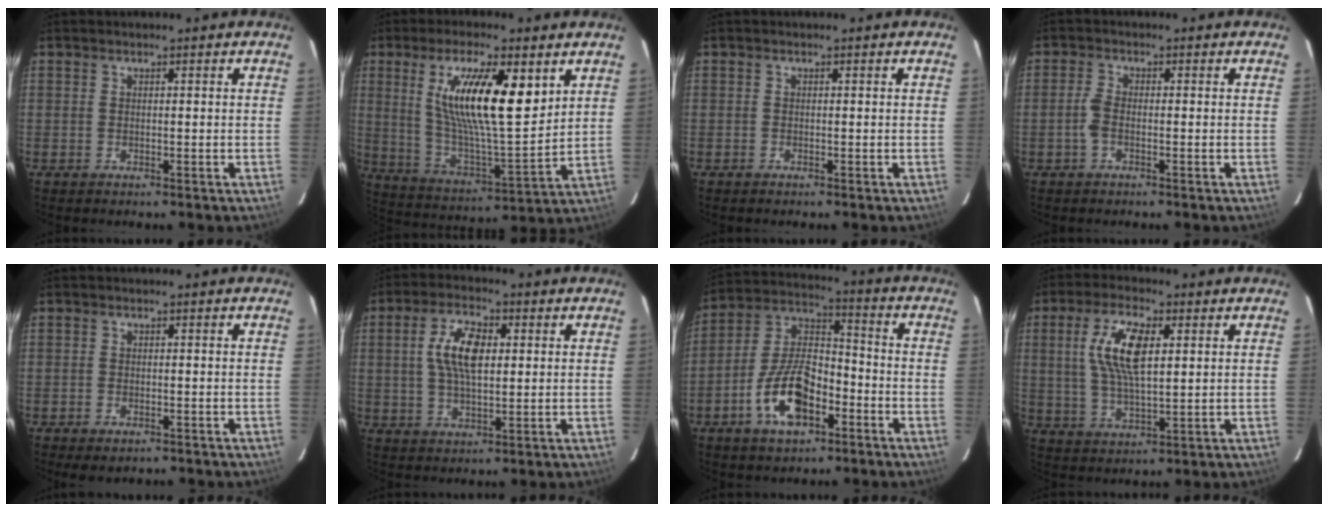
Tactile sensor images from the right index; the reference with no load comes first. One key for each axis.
{"total": 18.2, "fx": 7.1, "fy": 4.6, "fz": 16.1, "tx": -0.288, "ty": -0.002, "tz": 0.133}
{"total": 0.0}
{"total": 2.4, "fx": -0.9, "fy": 1.0, "fz": 1.9, "tx": -0.051, "ty": 0.005, "tz": -0.020}
{"total": 3.2, "fx": -2.2, "fy": 1.5, "fz": 1.7, "tx": -0.040, "ty": -0.010, "tz": -0.034}
{"total": 8.8, "fx": 1.6, "fy": 3.9, "fz": 7.7, "tx": -0.146, "ty": 0.013, "tz": 0.030}
{"total": 13.7, "fx": -6.3, "fy": 6.9, "fz": 10.0, "tx": -0.199, "ty": 0.018, "tz": -0.110}
{"total": 10.4, "fx": 2.7, "fy": 3.8, "fz": 9.4, "tx": -0.186, "ty": 0.010, "tz": 0.054}